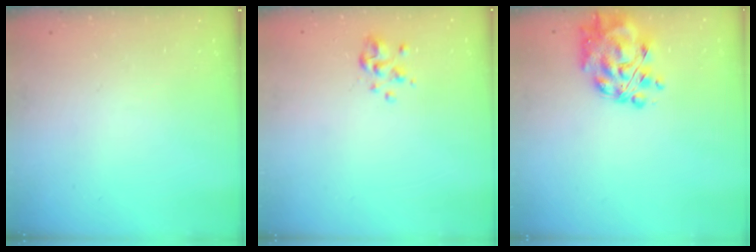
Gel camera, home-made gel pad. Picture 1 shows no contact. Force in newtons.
{"total": 2.9, "press": 2.8, "slide": 0.9}
{"total": 11.4, "press": 10.8, "slide": 3.6}